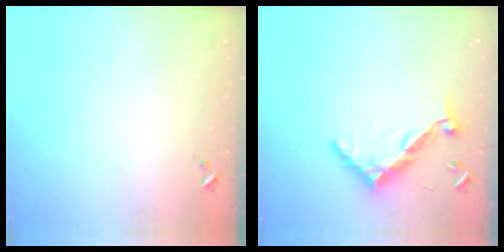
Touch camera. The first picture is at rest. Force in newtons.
{"total": 11.5, "press": 11.4, "slide": 1.0}